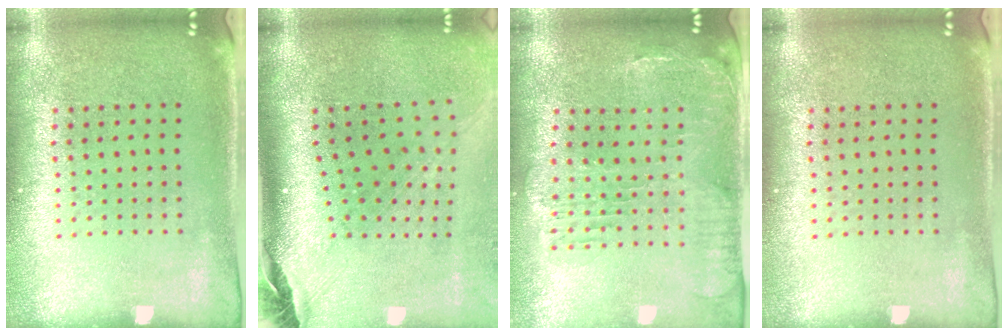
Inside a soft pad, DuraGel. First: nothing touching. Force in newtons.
{"total": 2.5, "press": 1.7, "slide": 1.8}
{"total": 1.2, "press": 1.1, "slide": 0.4}
{"total": 0.0}